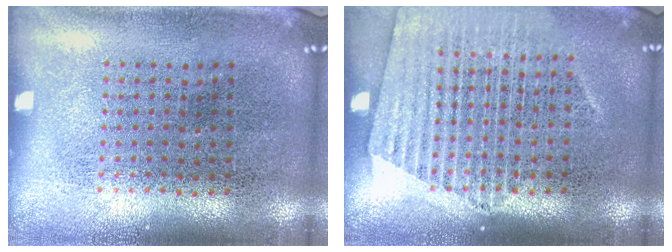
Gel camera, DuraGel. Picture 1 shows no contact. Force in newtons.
{"total": 1.6, "press": 1.5, "slide": 0.6}